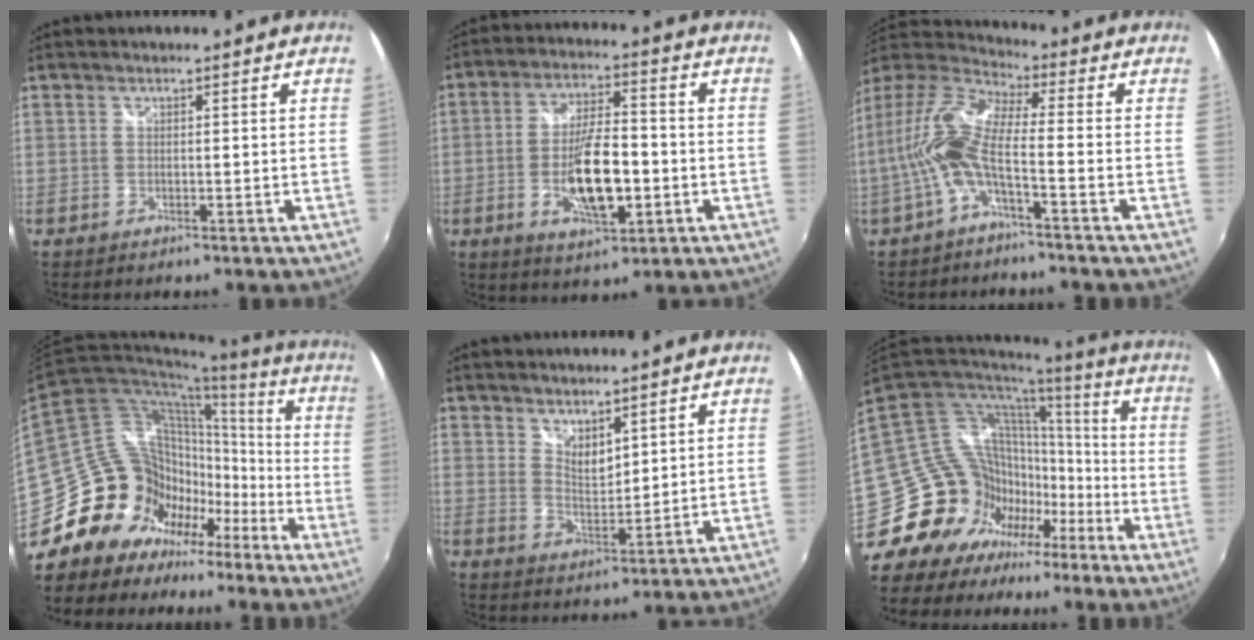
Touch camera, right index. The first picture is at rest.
{"total": 11.8, "force": [-2.8, 4.1, 10.7], "torque": [-0.202, -0.002, -0.043]}
{"total": 11.7, "force": [-2.1, 2.6, 11.2], "torque": [-0.232, 0.010, -0.042]}
{"total": 27.7, "force": [-16.0, 19.0, 12.3], "torque": [-0.253, 0.034, -0.251]}
{"total": 4.8, "force": [4.1, 1.7, 2.0], "torque": [-0.028, -0.007, 0.073]}
{"total": 22.7, "force": [-12.6, 16.3, 9.5], "torque": [-0.210, 0.017, -0.201]}